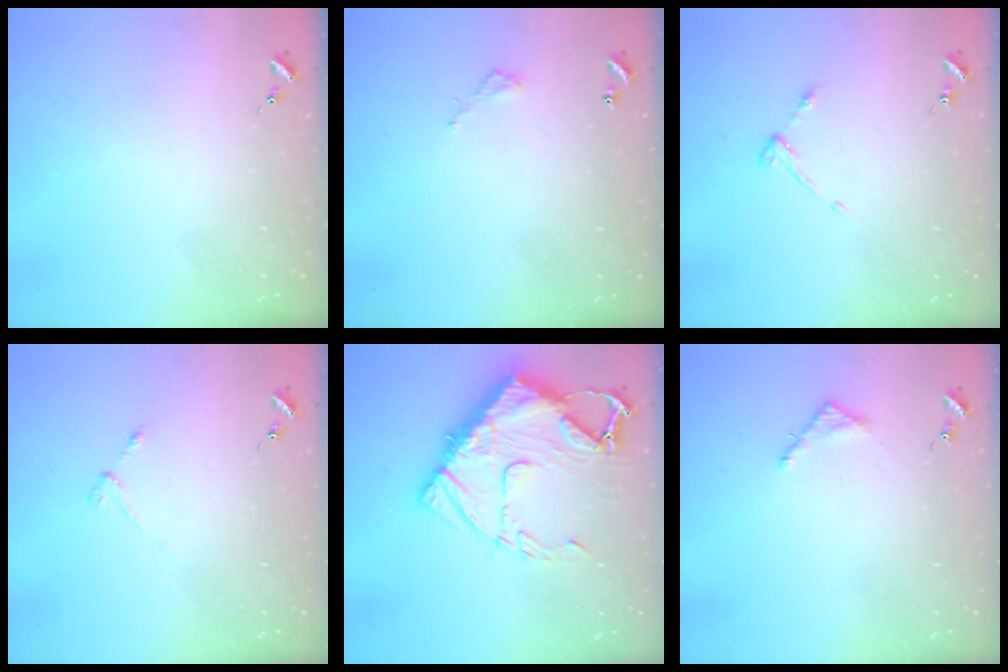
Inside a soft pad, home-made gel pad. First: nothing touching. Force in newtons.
{"total": 3.2, "press": 3.1, "slide": 0.2}
{"total": 3.6, "press": 3.6, "slide": 0.5}
{"total": 3.0, "press": 2.9, "slide": 0.5}
{"total": 18.3, "press": 18.2, "slide": 2.1}
{"total": 3.5, "press": 3.5, "slide": 0.3}